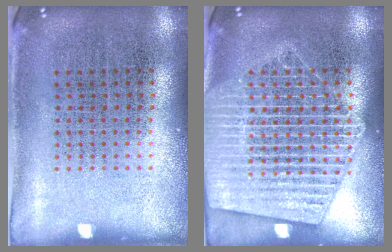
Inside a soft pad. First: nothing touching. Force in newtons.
{"total": 3.8, "press": 3.8, "slide": 0.4}